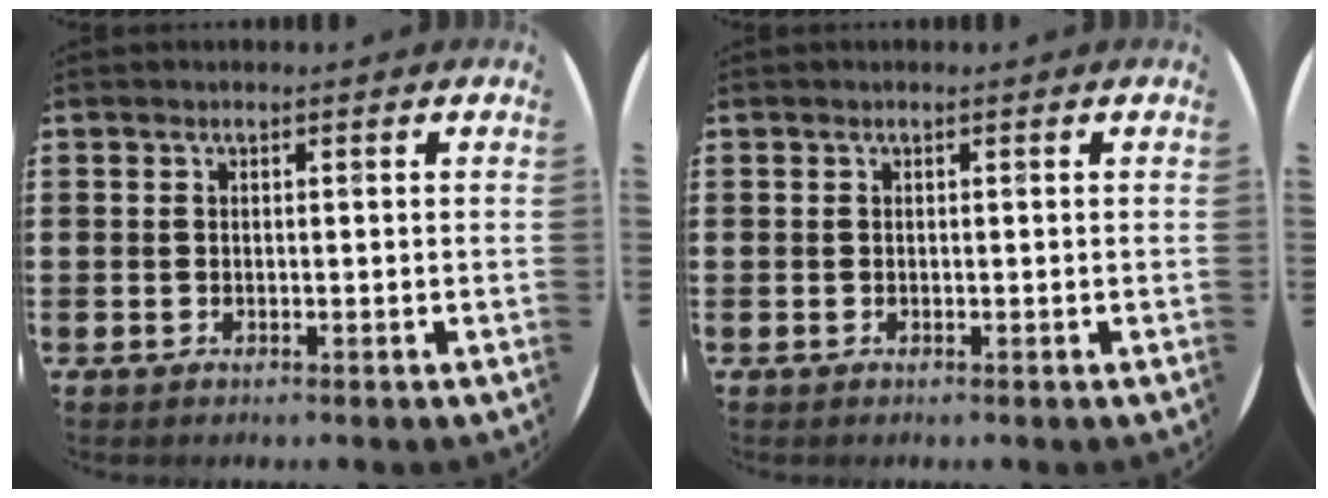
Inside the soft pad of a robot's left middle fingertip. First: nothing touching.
{"total": 0.0}